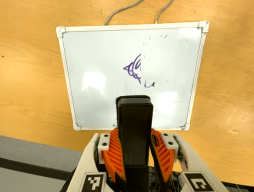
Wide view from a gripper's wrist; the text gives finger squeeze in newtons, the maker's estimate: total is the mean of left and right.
{"total": 10.1, "left": 8.7, "right": 11.6}